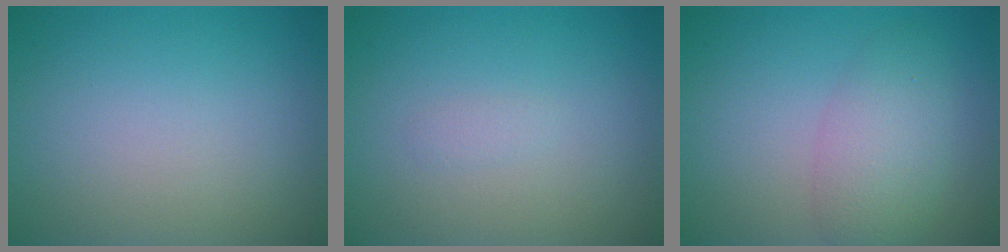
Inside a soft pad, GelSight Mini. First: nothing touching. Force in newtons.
{"total": 0.5, "press": 0.5, "slide": 0.0}
{"total": 3.9, "press": 3.9, "slide": 0.1}